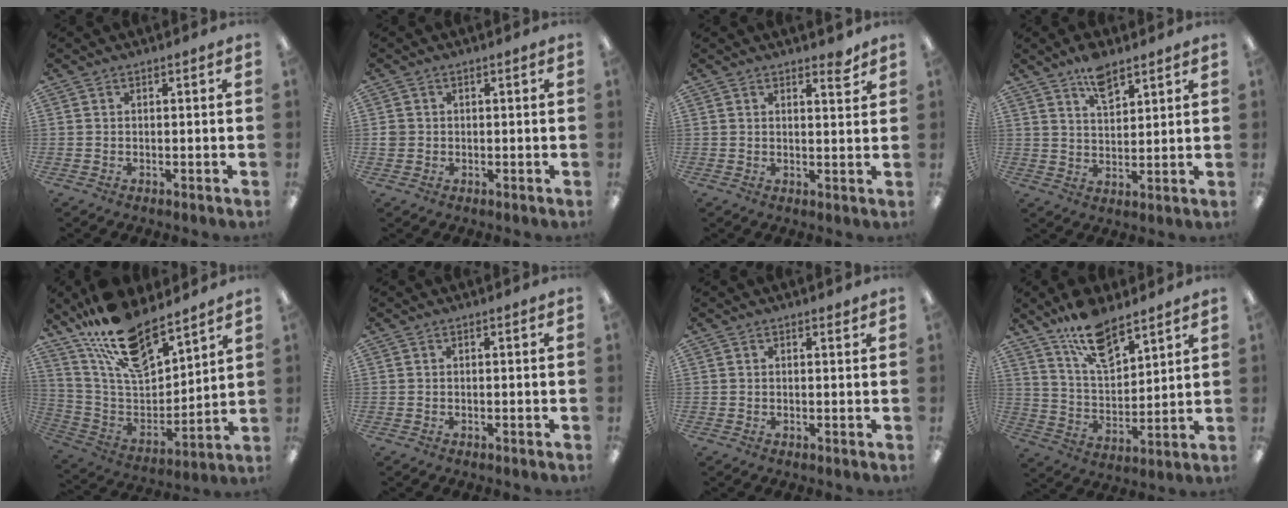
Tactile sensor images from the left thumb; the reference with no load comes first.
{"total": 1.7, "force": [0.0, 1.7, 0.4], "torque": [-0.007, 0.004, -0.002]}
{"total": 3.3, "force": [2.7, 0.8, 1.6], "torque": [-0.012, -0.015, 0.043]}
{"total": 7.2, "force": [5.3, 3.1, 3.8], "torque": [-0.055, -0.027, 0.092]}
{"total": 18.1, "force": [14.6, 6.2, 8.7], "torque": [-0.168, -0.090, 0.260]}
{"total": 0.0}
{"total": 1.0, "force": [0.8, 0.3, 0.4], "torque": [-0.009, 0.000, 0.015]}
{"total": 13.5, "force": [10.3, 5.4, 6.8], "torque": [-0.120, -0.055, 0.186]}